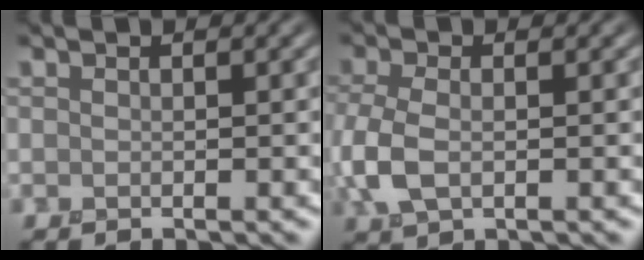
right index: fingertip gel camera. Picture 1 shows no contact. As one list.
[{"total": 3.8, "force": [-0.7, 2.2, 3.1], "torque": [-0.088, -0.004, -0.018]}]